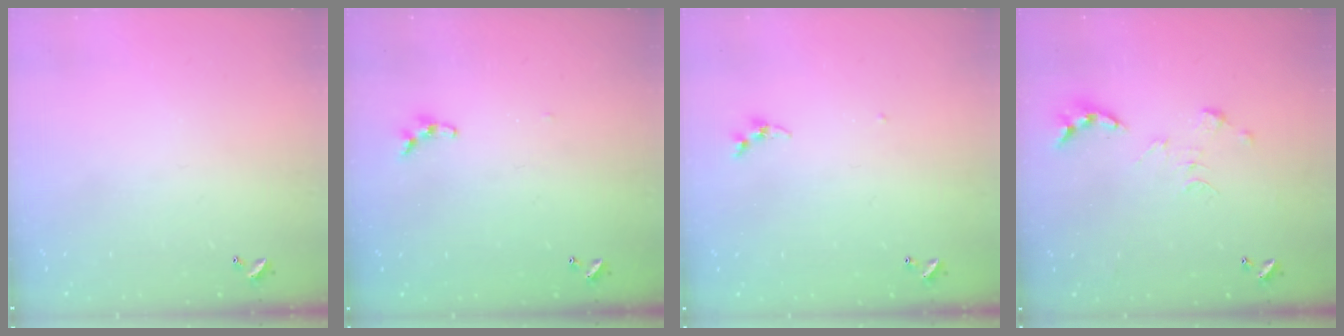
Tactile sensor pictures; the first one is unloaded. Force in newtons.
{"total": 5.5, "press": 5.5, "slide": 0.6}
{"total": 3.8, "press": 3.8, "slide": 0.3}
{"total": 0.0}